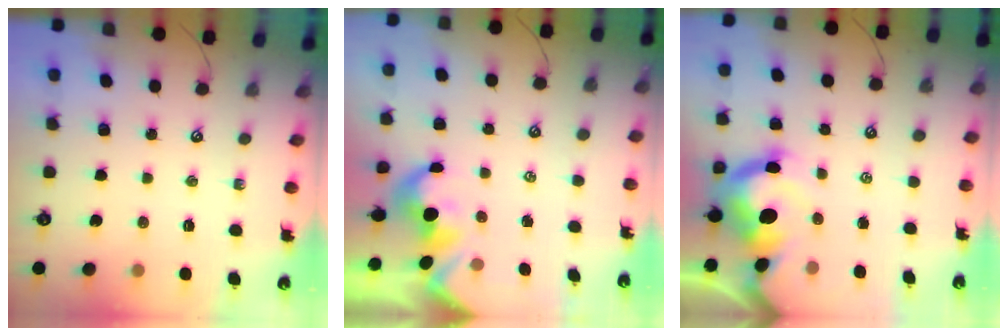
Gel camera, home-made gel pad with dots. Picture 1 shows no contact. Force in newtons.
{"total": 1.7, "press": 1.4, "slide": 1.0}
{"total": 12.1, "press": 12.0, "slide": 1.9}